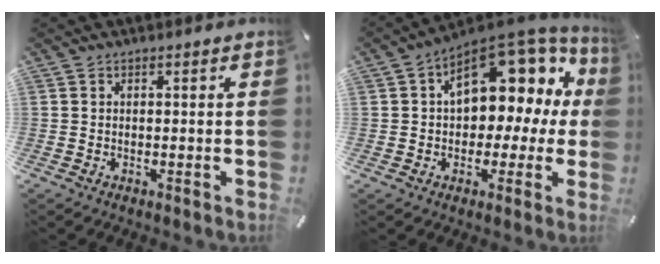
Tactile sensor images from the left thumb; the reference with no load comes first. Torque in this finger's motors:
{"motor_torque": [2.22, 2.23, 0.55, 0.06, 0.49]}